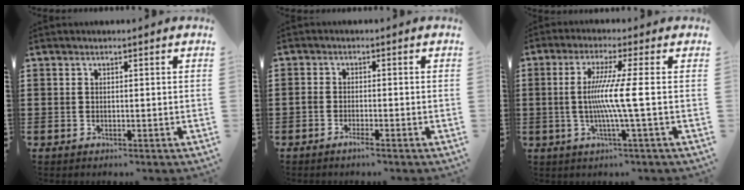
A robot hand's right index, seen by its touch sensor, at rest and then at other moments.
{"total": 1.4, "force": [-1.2, 0.1, 0.8], "torque": [-0.015, -0.003, -0.021]}
{"total": 7.5, "force": [-0.4, -1.1, 7.4], "torque": [-0.141, -0.014, -0.017]}